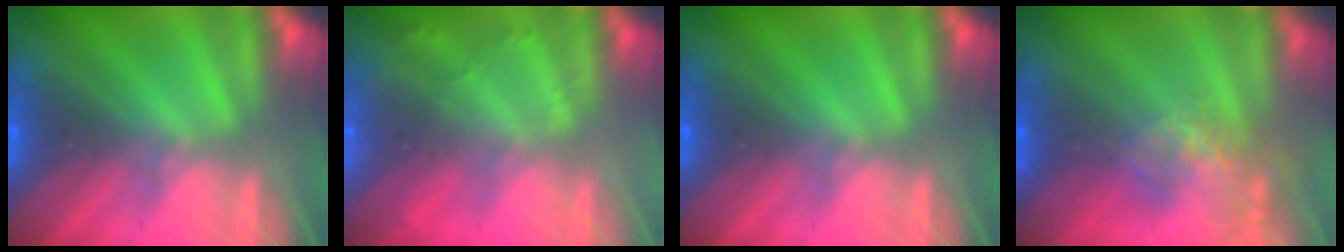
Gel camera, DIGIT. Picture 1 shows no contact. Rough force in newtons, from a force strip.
{"total": 2.1}
{"total": 0.0}
{"total": 7.1}